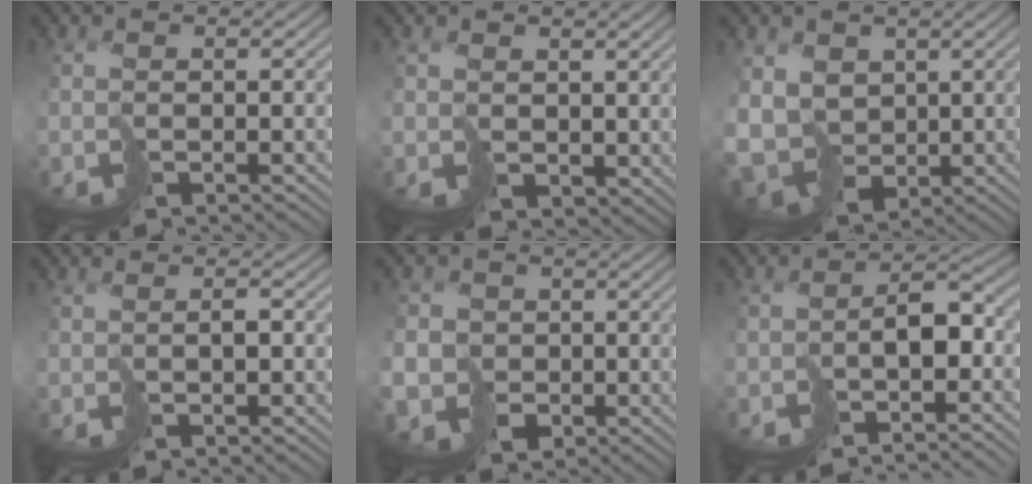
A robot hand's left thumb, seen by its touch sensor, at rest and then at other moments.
{"total": 2.6, "force": [2.1, 1.3, 0.8], "torque": [-0.029, -0.004, 0.046]}
{"total": 8.7, "force": [1.1, 7.3, 4.7], "torque": [-0.136, -0.019, 0.028]}
{"total": 1.0, "force": [-0.2, 0.3, 0.9], "torque": [-0.017, 0.003, -0.003]}
{"total": 6.0, "force": [-2.0, 5.4, 1.6], "torque": [-0.037, -0.026, -0.056]}
{"total": 4.0, "force": [-2.8, 1.2, 2.6], "torque": [-0.027, 0.002, -0.050]}